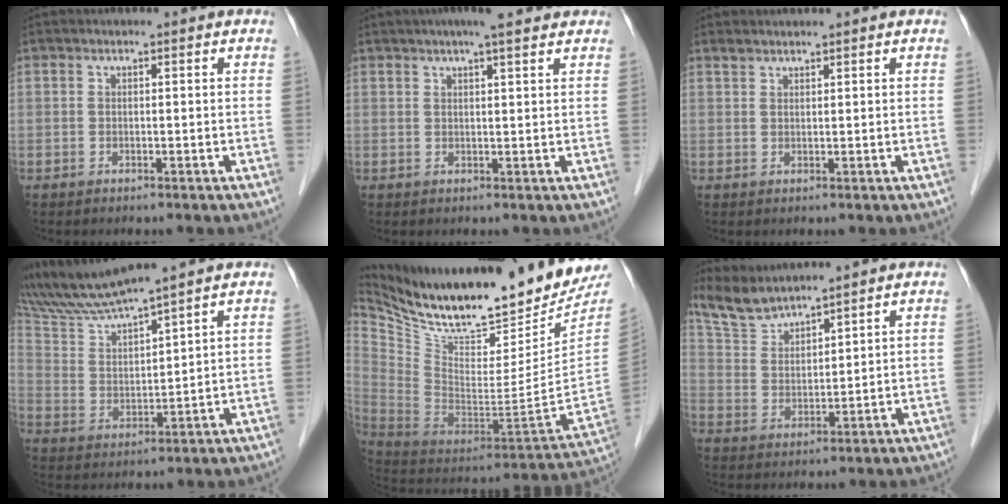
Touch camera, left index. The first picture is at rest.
{"total": 6.7, "force": [5.3, 0.7, 4.0], "torque": [-0.057, 0.027, 0.073]}
{"total": 1.2, "force": [1.2, 0.1, 0.1], "torque": [-0.007, 0.006, 0.029]}
{"total": 9.3, "force": [8.5, -1.0, 3.7], "torque": [-0.087, 0.008, 0.173]}
{"total": 26.7, "force": [22.6, 6.8, 12.4], "torque": [-0.215, -0.045, 0.344]}
{"total": 6.4, "force": [6.3, 0.3, 1.0], "torque": [-0.040, 0.011, 0.138]}